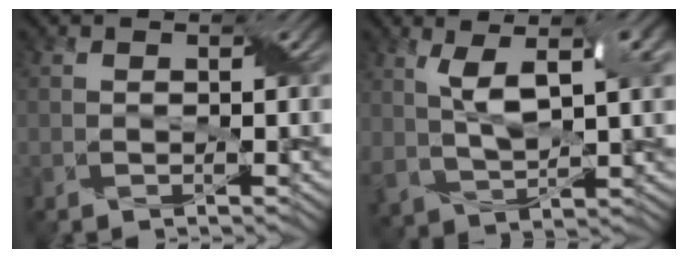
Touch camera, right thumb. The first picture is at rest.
{"total": 9.4, "force": [2.8, 4.0, 8.0], "torque": [-0.168, -0.001, 0.056]}